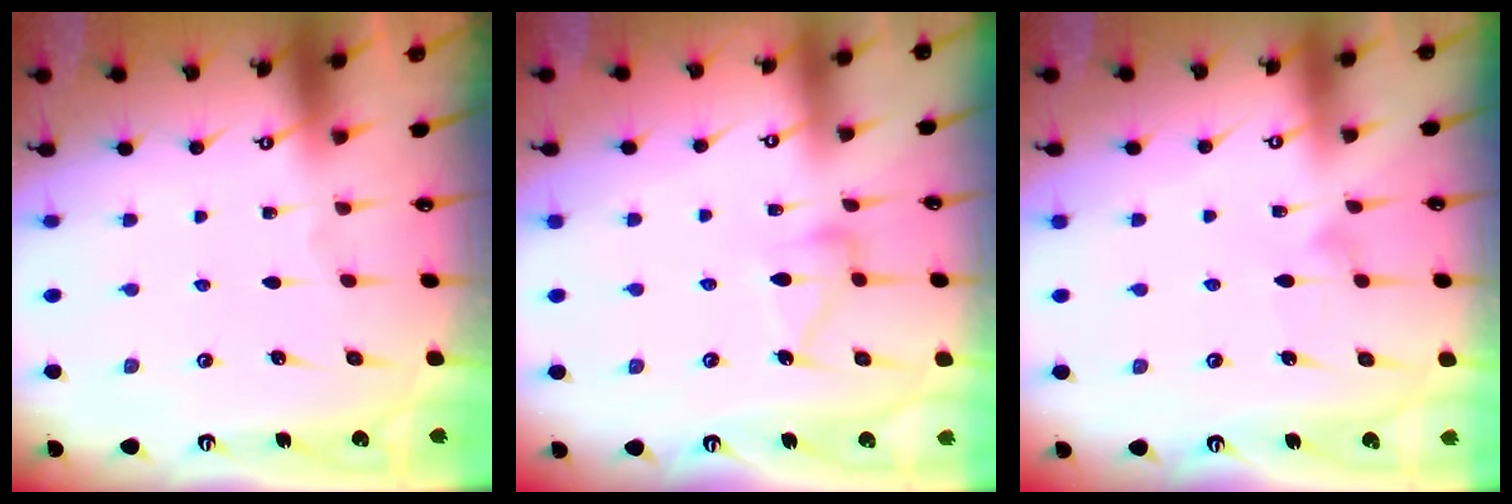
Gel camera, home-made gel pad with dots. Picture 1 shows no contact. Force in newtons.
{"total": 9.1, "press": 9.1, "slide": 0.5}
{"total": 5.9, "press": 5.9, "slide": 0.4}